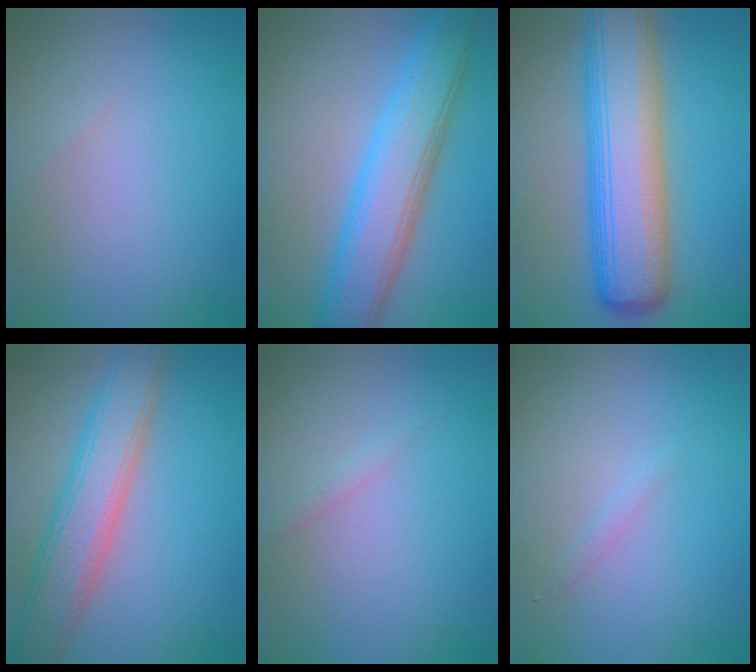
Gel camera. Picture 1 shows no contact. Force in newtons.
{"total": 7.2, "press": 7.2, "slide": 0.1}
{"total": 11.2, "press": 11.2, "slide": 0.4}
{"total": 6.6, "press": 6.6, "slide": 0.2}
{"total": 0.6, "press": 0.6, "slide": 0.0}
{"total": 0.7, "press": 0.7, "slide": 0.1}